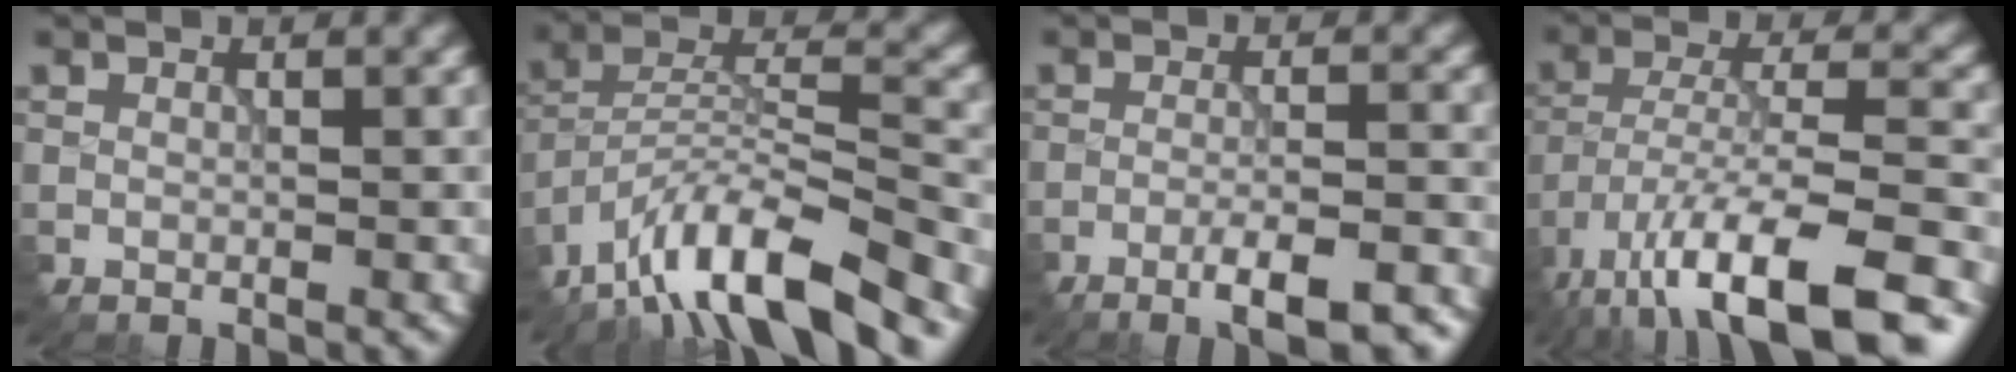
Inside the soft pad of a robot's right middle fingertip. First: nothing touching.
{"total": 12.0, "force": [-9.4, 2.9, 6.9], "torque": [-0.120, 0.016, -0.172]}
{"total": 5.9, "force": [-4.0, 1.2, 4.1], "torque": [-0.063, 0.003, -0.061]}
{"total": 13.7, "force": [-9.3, 4.0, 9.3], "torque": [-0.179, -0.003, -0.148]}